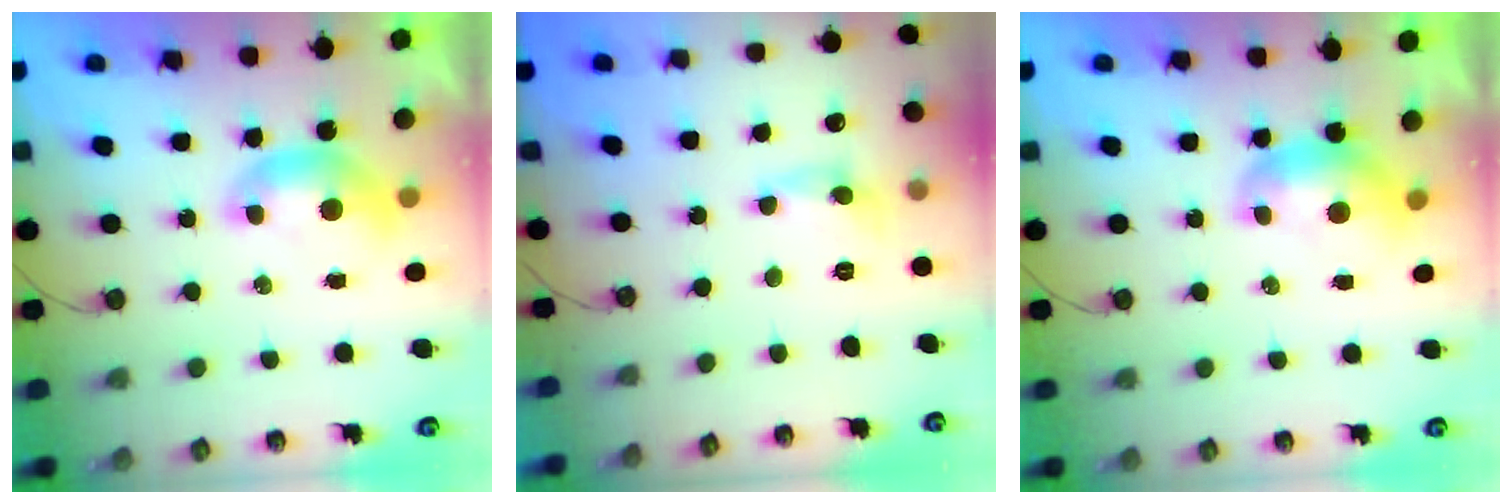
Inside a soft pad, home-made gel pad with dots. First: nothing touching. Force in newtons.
{"total": 1.9, "press": 1.9, "slide": 0.2}
{"total": 1.3, "press": 1.2, "slide": 0.4}